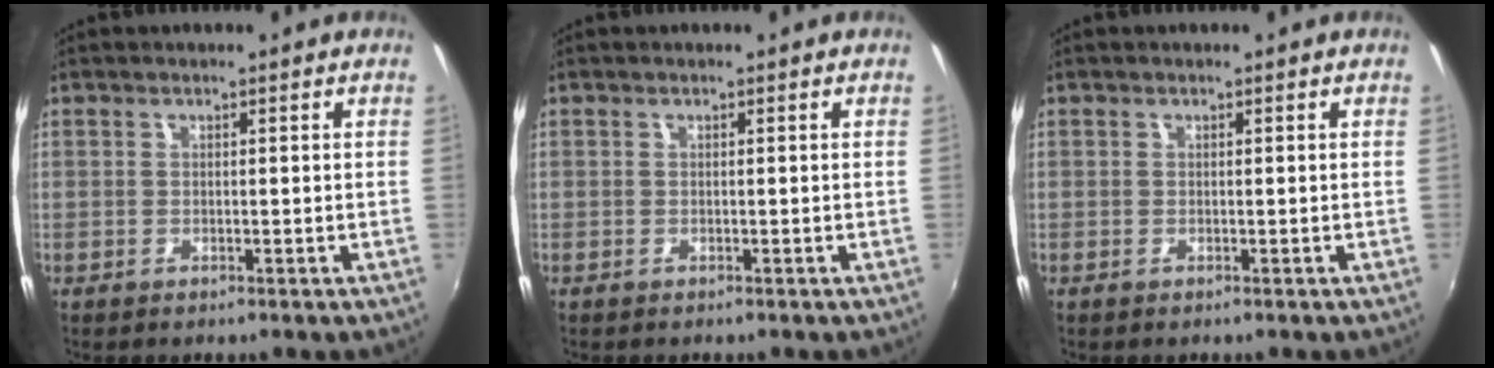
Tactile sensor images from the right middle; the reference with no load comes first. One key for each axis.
{"total": 0.0}
{"total": 0.0}